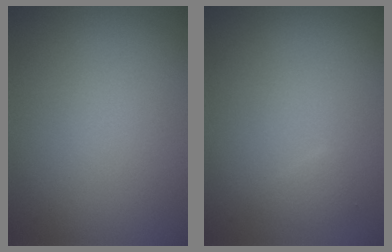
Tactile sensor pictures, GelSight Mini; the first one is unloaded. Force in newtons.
{"total": 0.8, "press": 0.8, "slide": 0.1}